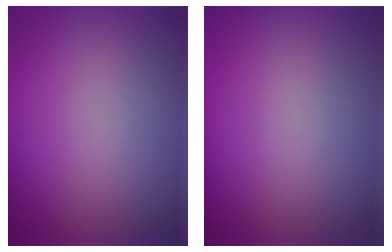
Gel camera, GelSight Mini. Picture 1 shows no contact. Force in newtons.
{"total": 0.0}